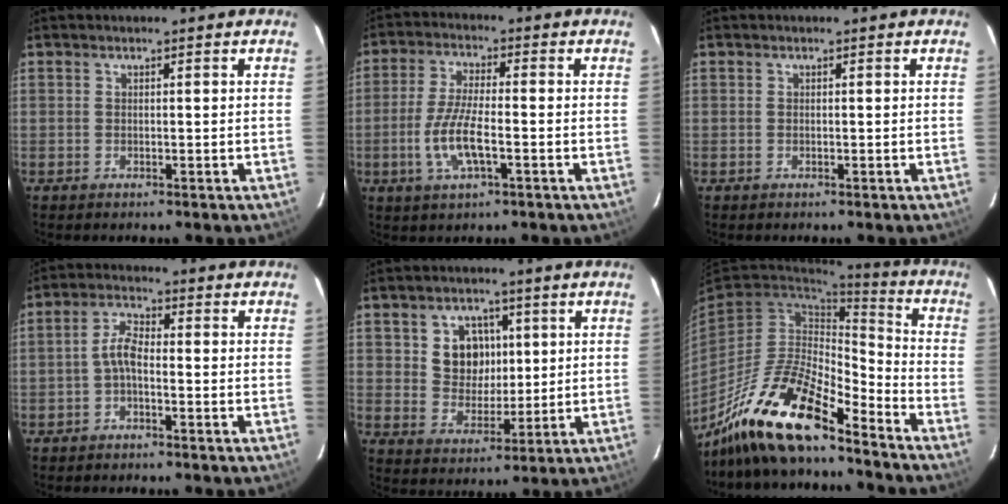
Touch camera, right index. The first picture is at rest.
{"total": 8.6, "force": [-2.7, 2.4, 7.8], "torque": [-0.163, -0.005, -0.053]}
{"total": 0.0}
{"total": 3.6, "force": [-1.3, 1.4, 3.0], "torque": [-0.067, 0.014, -0.028]}
{"total": 8.1, "force": [2.2, 6.9, 3.5], "torque": [-0.068, 0.014, 0.050]}
{"total": 18.7, "force": [-14.1, 4.7, 11.4], "torque": [-0.230, -0.015, -0.267]}